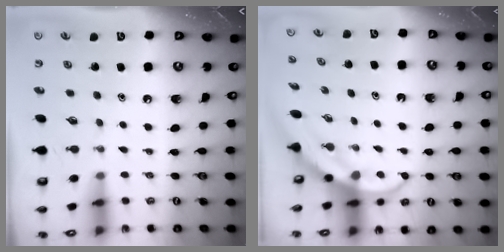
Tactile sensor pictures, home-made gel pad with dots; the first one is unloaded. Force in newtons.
{"total": 4.0, "press": 4.0, "slide": 0.4}